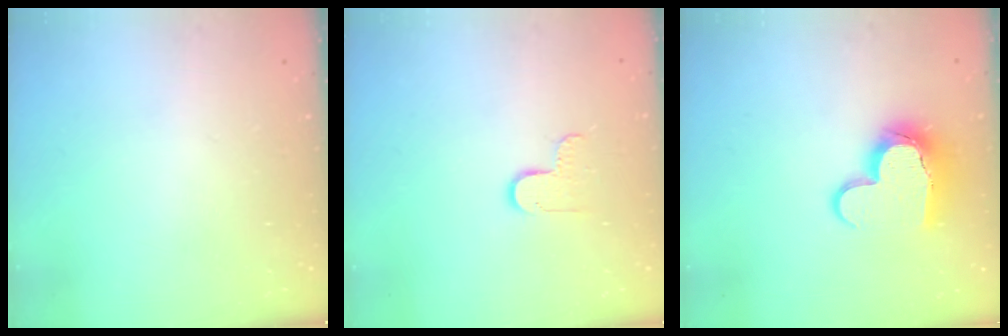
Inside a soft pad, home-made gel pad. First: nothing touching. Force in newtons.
{"total": 5.8, "press": 5.8, "slide": 0.8}
{"total": 12.1, "press": 12.0, "slide": 1.3}